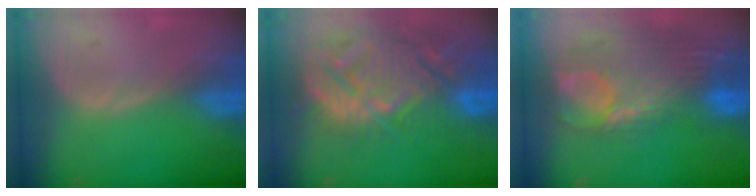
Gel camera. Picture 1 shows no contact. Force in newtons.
{"total": 14.7, "press": 12.6, "slide": 7.5}
{"total": 12.7, "press": 10.7, "slide": 6.7}